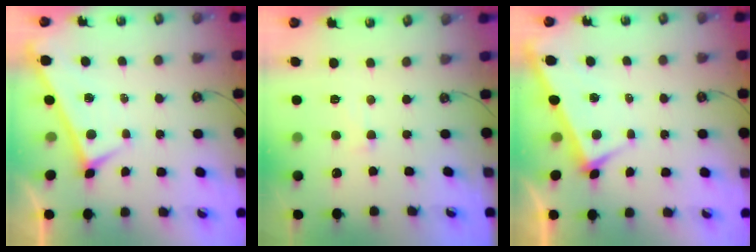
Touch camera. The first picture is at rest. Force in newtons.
{"total": 1.9, "press": 1.6, "slide": 0.9}
{"total": 4.0, "press": 4.0, "slide": 0.2}